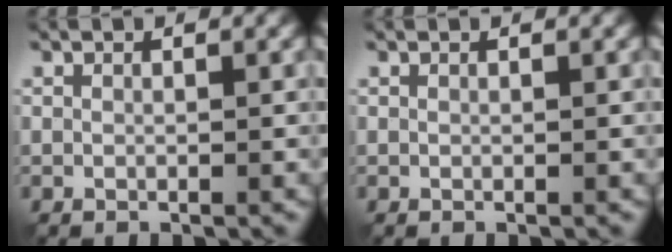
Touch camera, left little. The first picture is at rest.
{"total": 0.0}